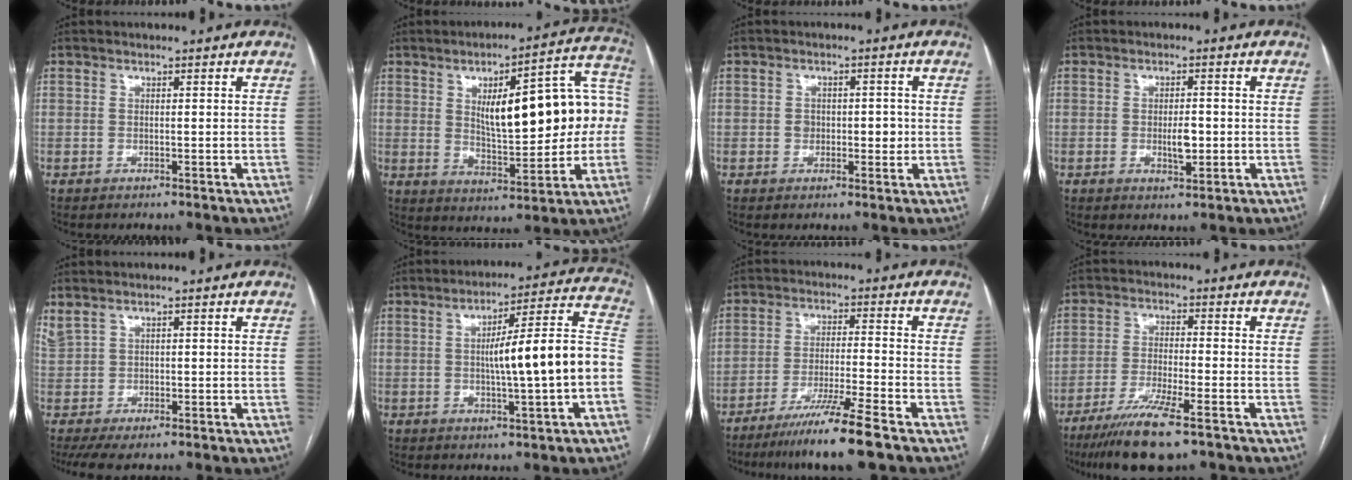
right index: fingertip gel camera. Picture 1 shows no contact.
{"total": 20.0, "force": [2.1, 5.9, 19.0], "torque": [-0.267, 0.038, 0.039]}
{"total": 3.6, "force": [-0.2, 2.4, 2.6], "torque": [-0.034, 0.011, 0.001]}
{"total": 3.5, "force": [-0.5, 1.2, 3.2], "torque": [-0.055, -0.001, -0.004]}
{"total": 3.3, "force": [0.8, 1.6, 2.9], "torque": [-0.083, 0.013, 0.028]}
{"total": 14.9, "force": [-2.0, 0.3, 14.8], "torque": [-0.207, 0.026, -0.031]}
{"total": 10.0, "force": [-7.2, -1.4, 6.7], "torque": [-0.112, -0.033, -0.127]}
{"total": 10.3, "force": [-7.1, 0.8, 7.4], "torque": [-0.133, -0.028, -0.120]}